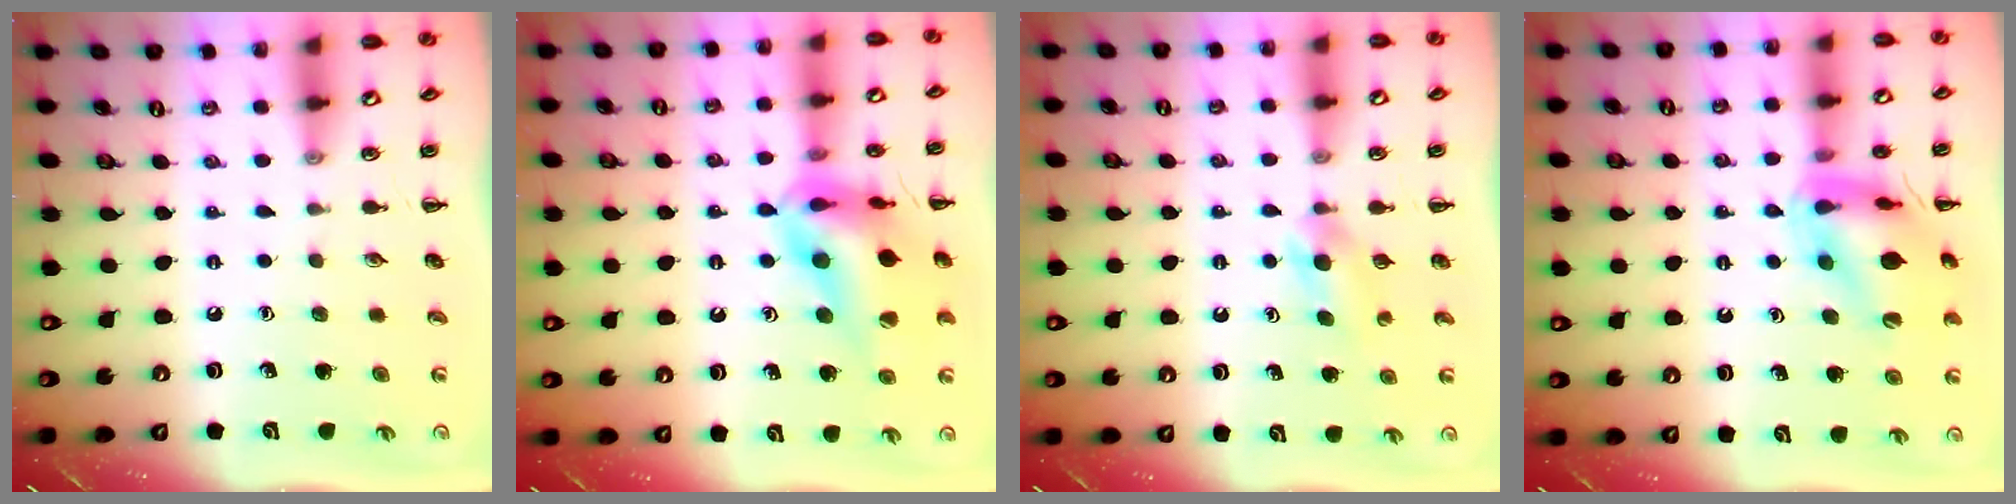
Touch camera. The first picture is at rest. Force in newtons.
{"total": 18.0, "press": 17.8, "slide": 2.2}
{"total": 4.1, "press": 3.9, "slide": 1.2}
{"total": 14.9, "press": 14.8, "slide": 1.7}